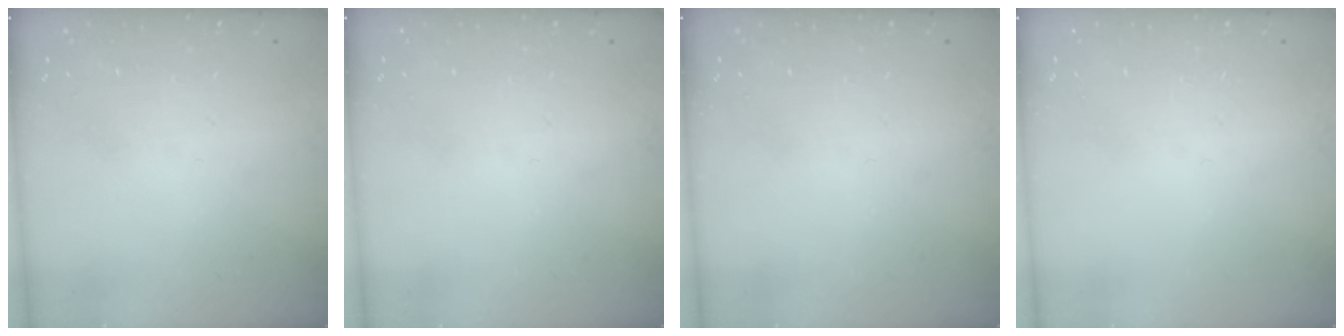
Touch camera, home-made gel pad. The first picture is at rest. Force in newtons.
{"total": 0.0}
{"total": 0.0}
{"total": 0.0}